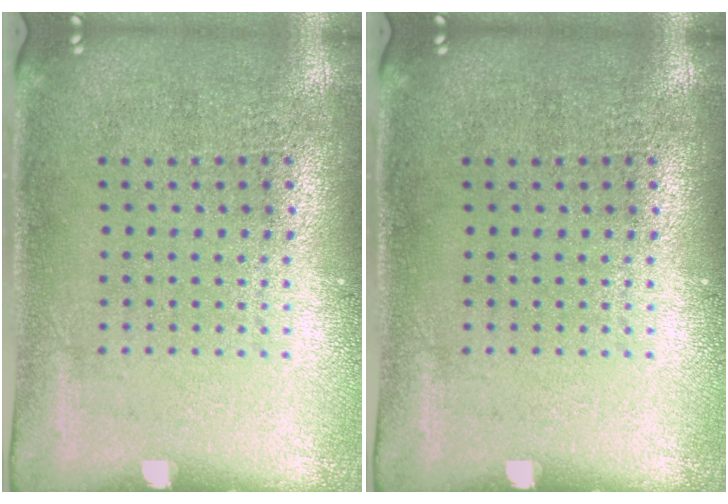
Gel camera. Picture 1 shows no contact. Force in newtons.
{"total": 0.0}